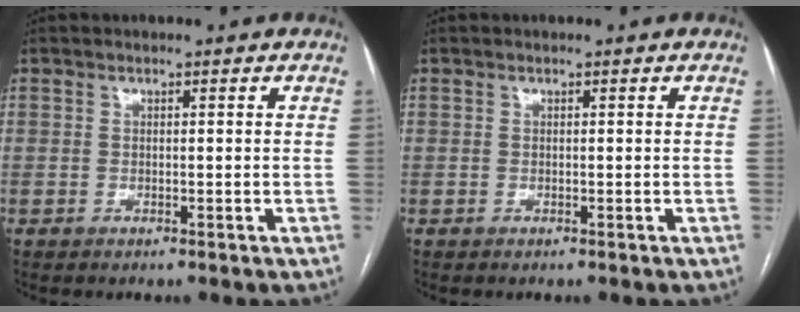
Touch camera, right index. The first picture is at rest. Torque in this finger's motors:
{"motor_torque": [0.00, 0.00, 0.00, 0.00]}